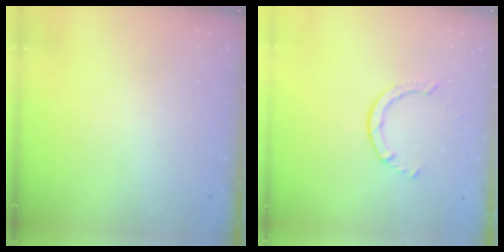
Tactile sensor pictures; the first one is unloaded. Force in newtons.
{"total": 2.2, "press": 2.2, "slide": 0.4}